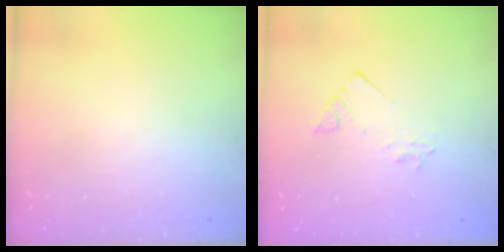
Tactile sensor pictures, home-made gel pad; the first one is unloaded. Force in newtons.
{"total": 2.1, "press": 2.1, "slide": 0.4}